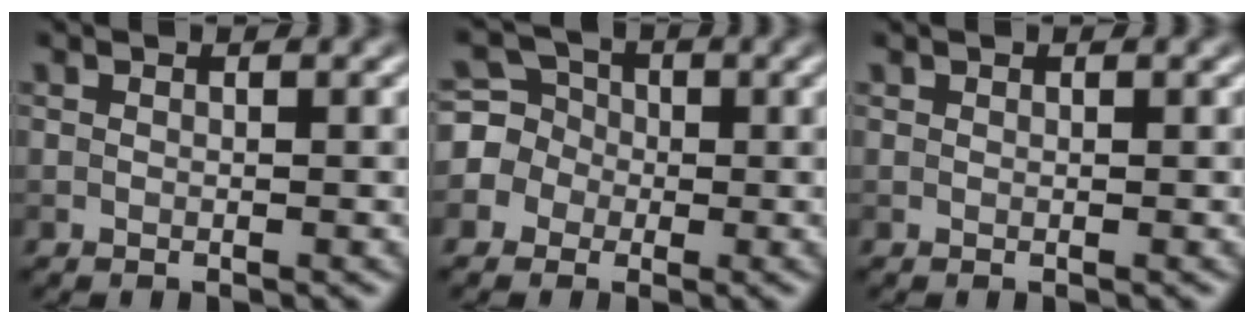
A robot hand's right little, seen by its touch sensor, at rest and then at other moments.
{"total": 4.5, "force": [-0.6, 4.4, 0.7], "torque": [0.002, 0.029, -0.042]}
{"total": 0.0}